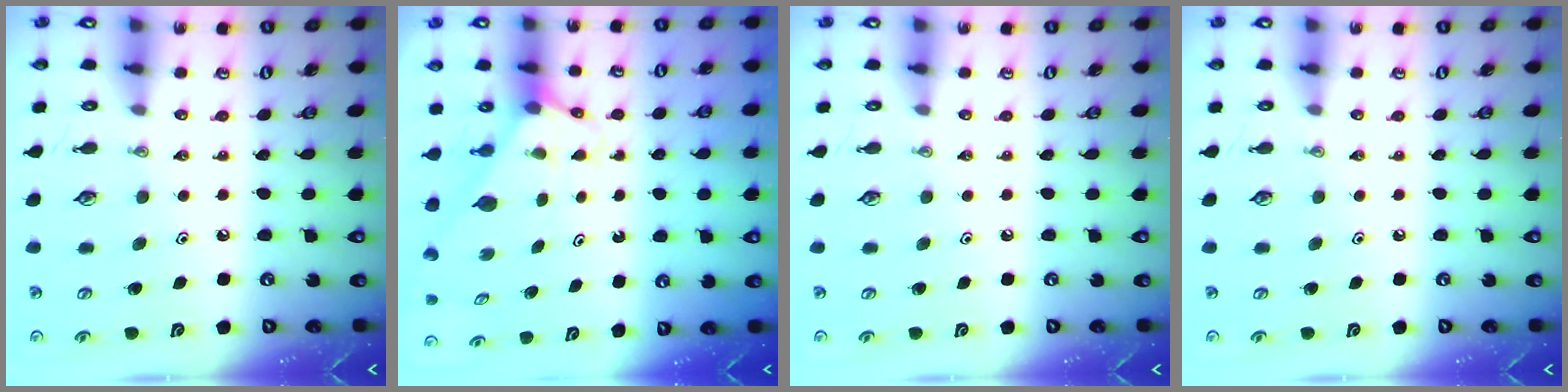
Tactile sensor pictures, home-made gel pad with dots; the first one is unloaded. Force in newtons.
{"total": 2.7, "press": 2.7, "slide": 0.2}
{"total": 0.0}
{"total": 0.0}